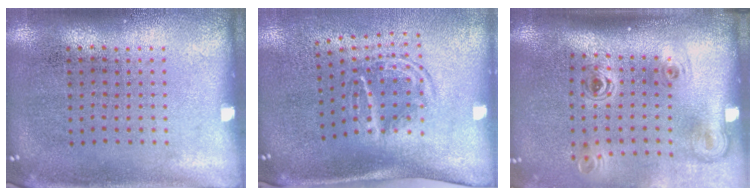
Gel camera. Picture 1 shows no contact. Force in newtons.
{"total": 1.8, "press": 1.2, "slide": 1.3}
{"total": 2.2, "press": 1.5, "slide": 1.6}